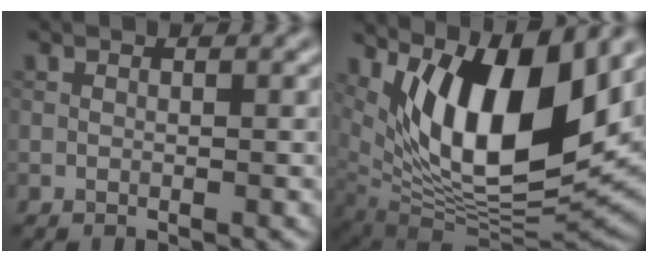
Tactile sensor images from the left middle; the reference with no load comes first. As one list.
[{"total": 13.3, "force": [5.1, 5.3, 11.1], "torque": [-0.190, -0.010, 0.092]}]